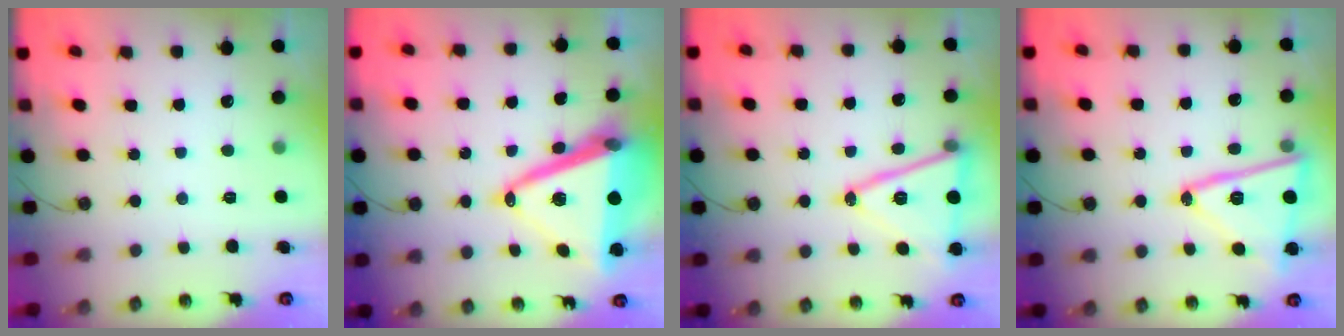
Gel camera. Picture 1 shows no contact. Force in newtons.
{"total": 21.6, "press": 21.2, "slide": 3.9}
{"total": 16.3, "press": 16.0, "slide": 3.3}
{"total": 18.5, "press": 18.4, "slide": 1.1}